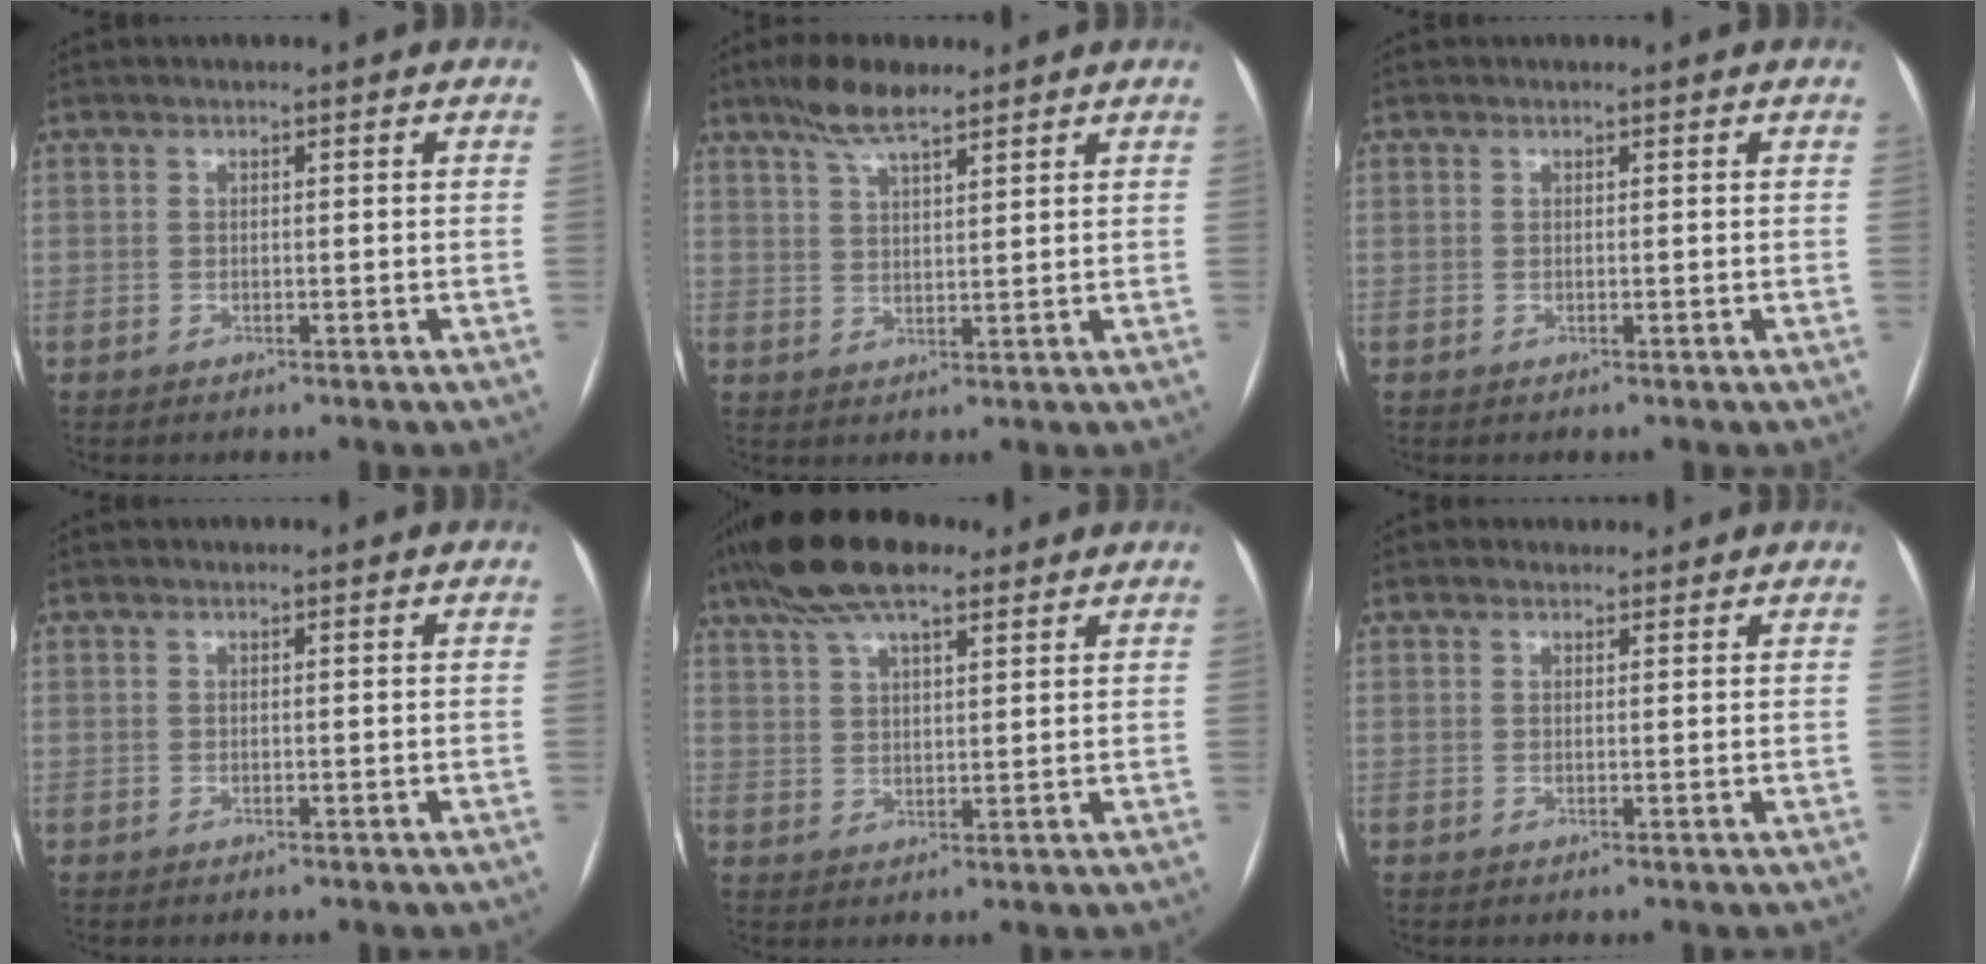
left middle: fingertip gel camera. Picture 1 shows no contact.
{"total": 6.4, "force": [4.8, 1.3, 3.9], "torque": [-0.080, 0.011, 0.087]}
{"total": 0.0}
{"total": 0.0}
{"total": 11.7, "force": [8.6, 3.4, 7.3], "torque": [-0.141, 0.036, 0.151]}
{"total": 1.6, "force": [1.4, 0.8, 0.0], "torque": [0.001, 0.013, 0.018]}